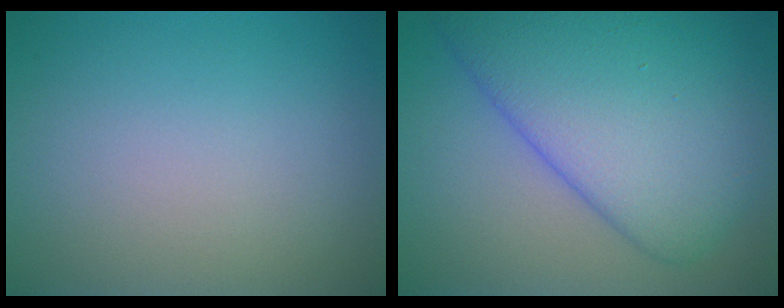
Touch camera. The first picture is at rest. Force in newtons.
{"total": 9.9, "press": 9.9, "slide": 0.5}